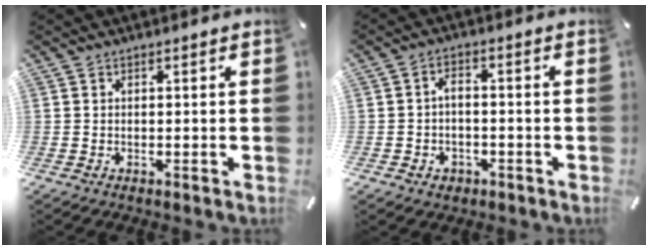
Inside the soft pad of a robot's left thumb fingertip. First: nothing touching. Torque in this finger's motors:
{"motor_torque": [-0.10, -0.19, 0.29, 0.07, 0.11]}